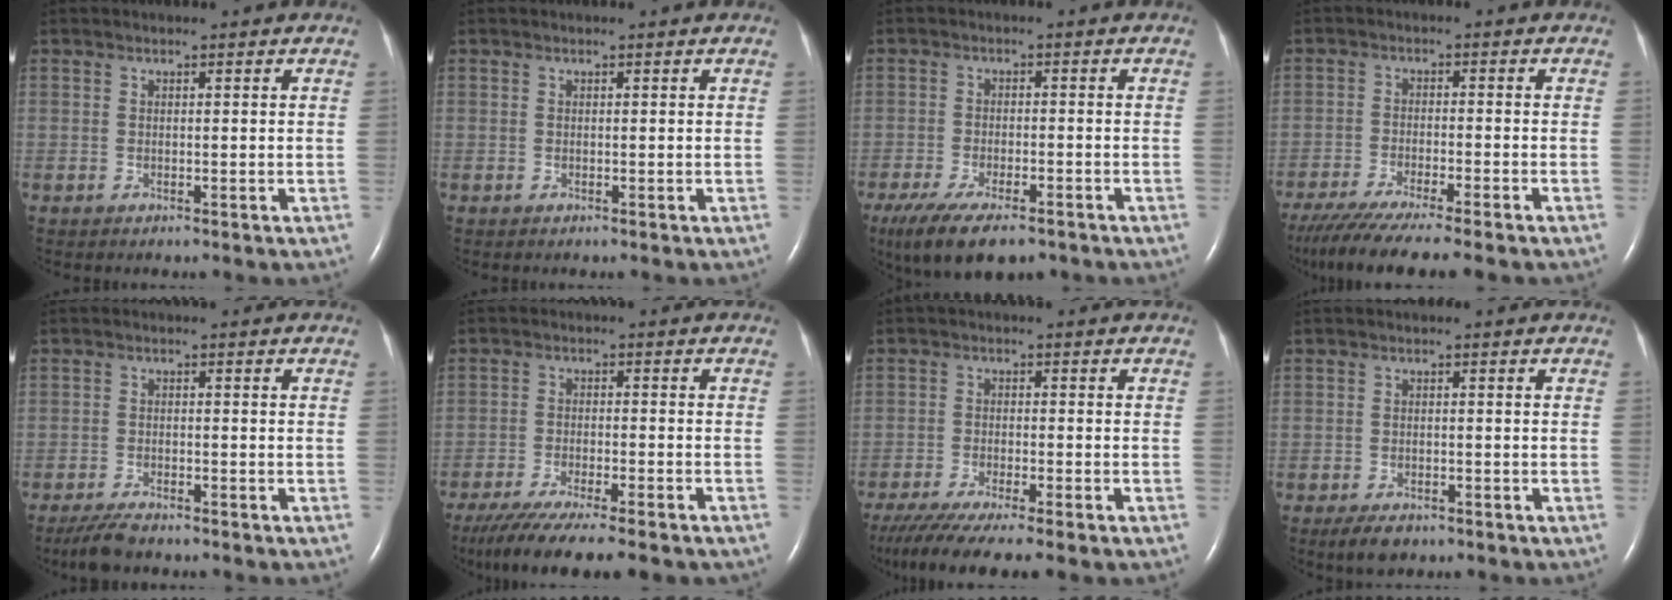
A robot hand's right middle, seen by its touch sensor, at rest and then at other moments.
{"total": 0.0}
{"total": 11.9, "force": [-8.4, 3.9, 7.4], "torque": [-0.137, -0.020, -0.130]}
{"total": 11.7, "force": [-9.8, -0.1, 6.4], "torque": [-0.094, -0.033, -0.155]}
{"total": 4.1, "force": [-3.5, 0.8, 2.0], "torque": [-0.045, -0.012, -0.062]}
{"total": 13.2, "force": [-11.1, 0.7, 7.1], "torque": [-0.114, -0.033, -0.172]}
{"total": 10.6, "force": [-8.6, 0.3, 6.2], "torque": [-0.095, -0.025, -0.135]}
{"total": 3.3, "force": [-2.4, 1.5, 1.8], "torque": [-0.038, -0.005, -0.034]}